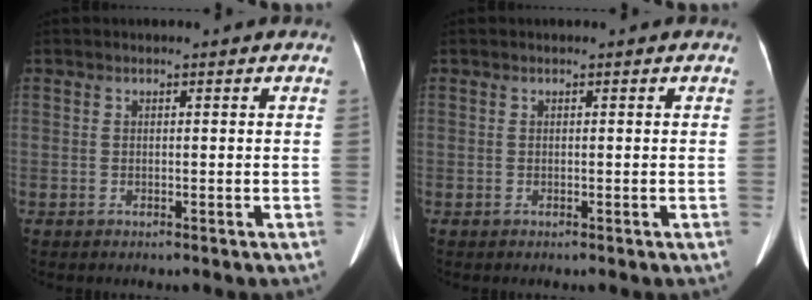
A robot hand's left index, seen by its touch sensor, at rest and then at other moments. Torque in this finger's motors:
{"motor_torque": [0.01, 0.01, 0.00, 0.00]}